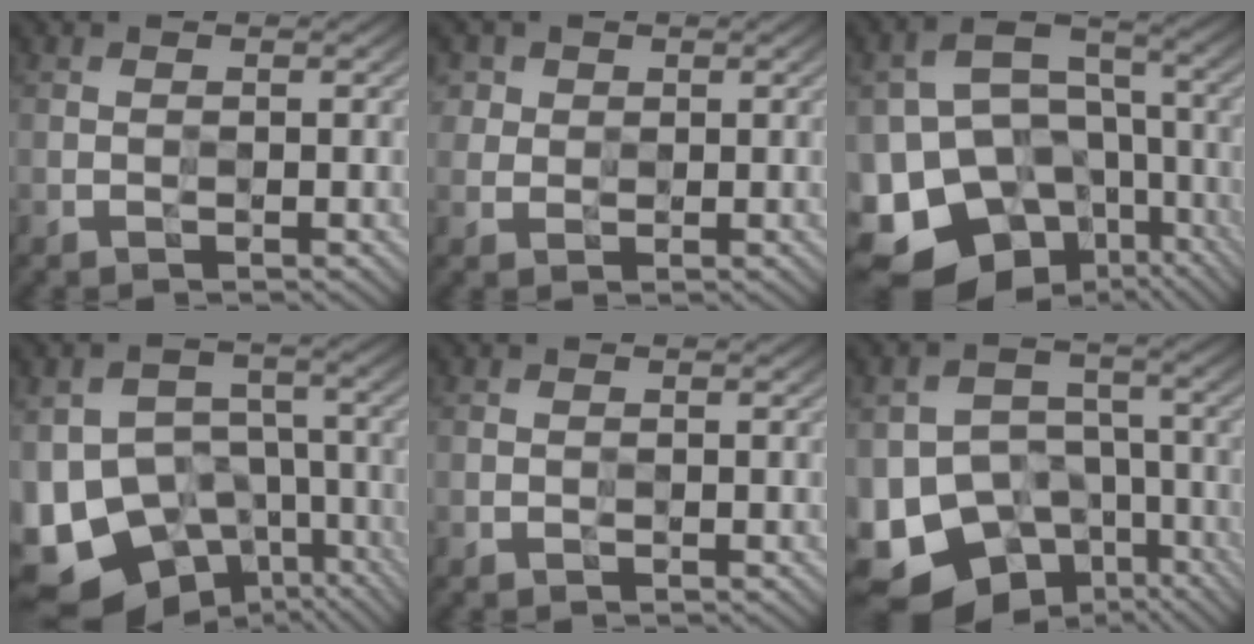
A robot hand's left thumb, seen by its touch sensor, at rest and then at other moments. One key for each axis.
{"total": 2.8, "fx": 1.4, "fy": 2.3, "fz": 0.6, "tx": -0.025, "ty": -0.003, "tz": 0.032}
{"total": 17.8, "fx": -8.1, "fy": 13.0, "fz": 9.1, "tx": -0.212, "ty": -0.027, "tz": -0.093}
{"total": 14.2, "fx": -6.7, "fy": 10.2, "fz": 7.2, "tx": -0.178, "ty": -0.029, "tz": -0.077}
{"total": 0.0}
{"total": 14.7, "fx": -8.0, "fy": 10.5, "fz": 6.4, "tx": -0.166, "ty": -0.037, "tz": -0.106}